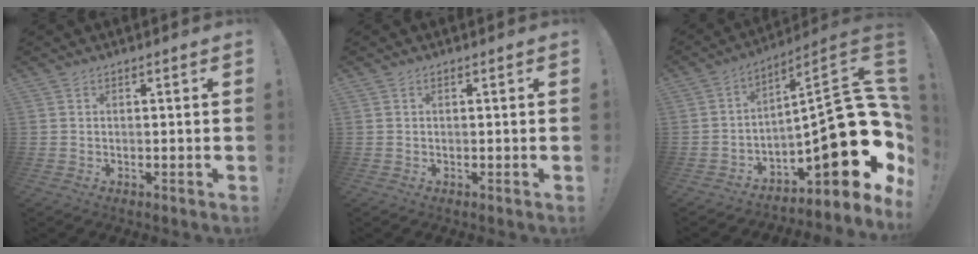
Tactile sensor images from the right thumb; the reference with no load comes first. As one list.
[{"total": 0.0}, {"total": 23.8, "force": [-4.0, 9.3, 21.6], "torque": [-0.289, 0.011, -0.051]}]